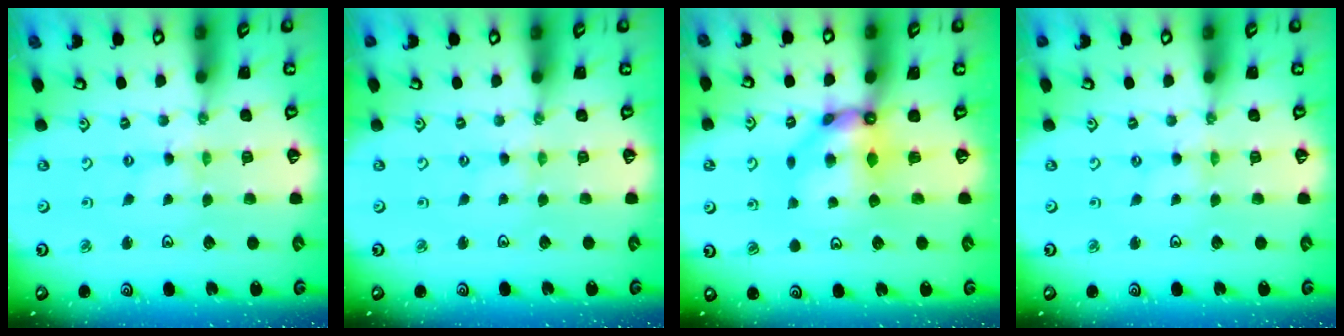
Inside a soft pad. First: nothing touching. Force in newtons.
{"total": 0.6, "press": 0.6, "slide": 0.1}
{"total": 8.8, "press": 8.7, "slide": 0.9}
{"total": 0.0}